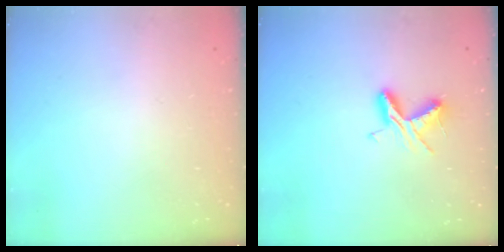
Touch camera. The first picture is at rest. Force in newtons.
{"total": 6.5, "press": 6.5, "slide": 0.5}